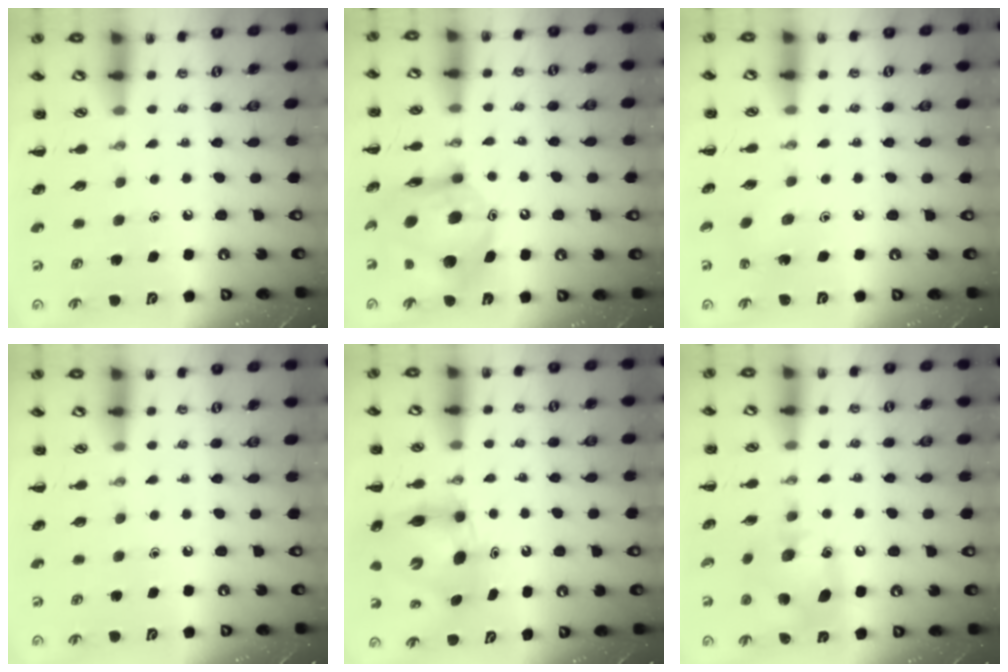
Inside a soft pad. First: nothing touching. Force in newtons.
{"total": 12.6, "press": 12.1, "slide": 3.5}
{"total": 1.8, "press": 1.7, "slide": 0.7}
{"total": 0.0}
{"total": 6.8, "press": 6.7, "slide": 1.3}
{"total": 12.1, "press": 12.0, "slide": 1.6}